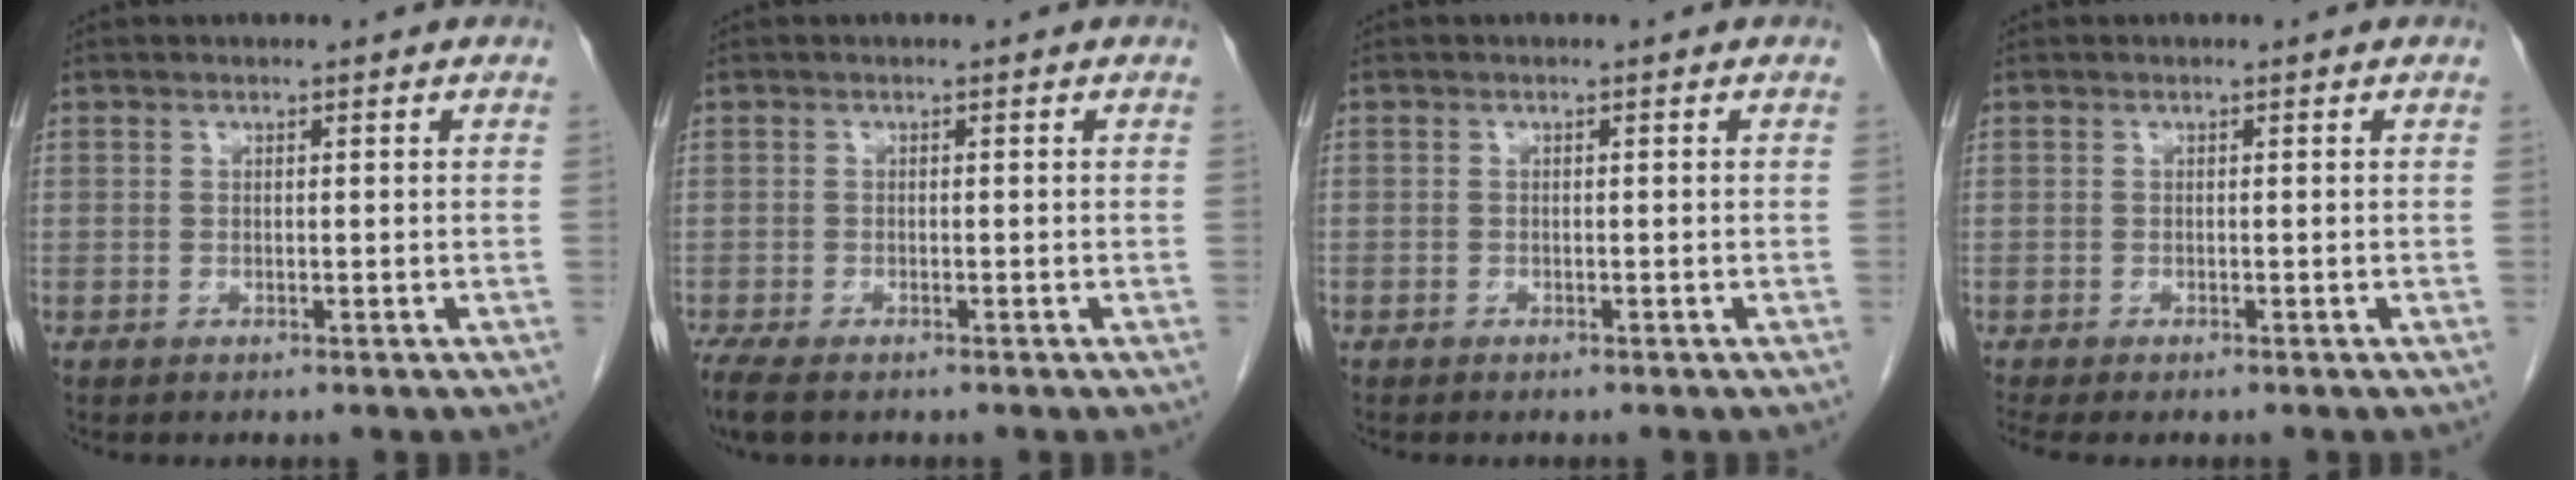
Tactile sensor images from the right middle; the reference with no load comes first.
{"total": 5.4, "force": [-4.0, 1.9, 3.0], "torque": [-0.058, -0.015, -0.065]}
{"total": 0.6, "force": [-0.5, 0.4, 0.1], "torque": [-0.005, 0.003, -0.007]}
{"total": 2.4, "force": [-2.1, 0.5, 1.2], "torque": [-0.012, -0.006, -0.028]}